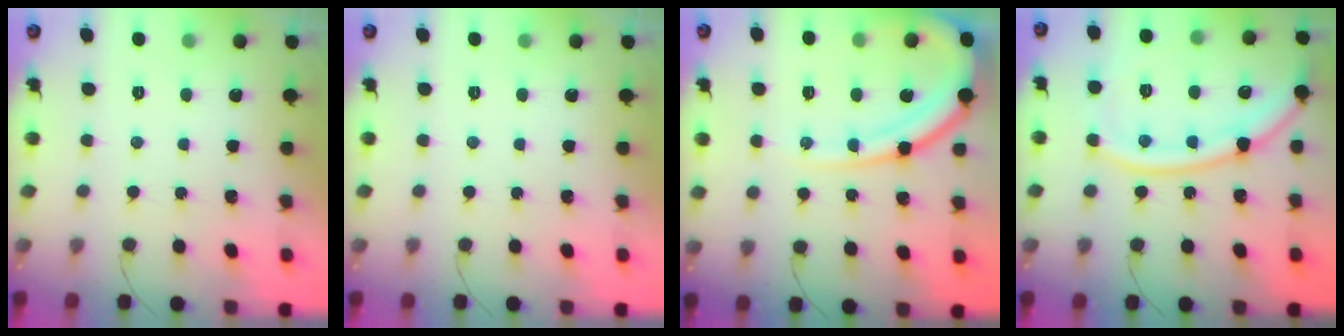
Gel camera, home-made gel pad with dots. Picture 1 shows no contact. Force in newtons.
{"total": 0.0}
{"total": 15.2, "press": 15.1, "slide": 1.5}
{"total": 16.5, "press": 16.5, "slide": 1.5}